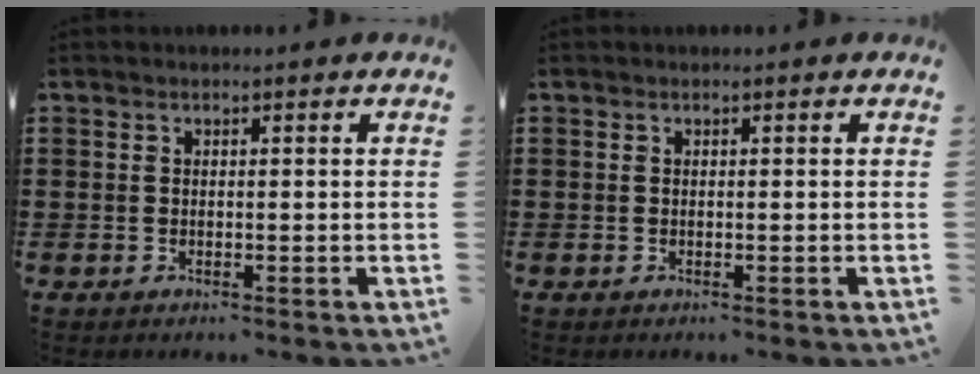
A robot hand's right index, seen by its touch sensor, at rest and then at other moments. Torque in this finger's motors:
{"motor_torque": [0.63, 0.83, -0.01, -0.06]}